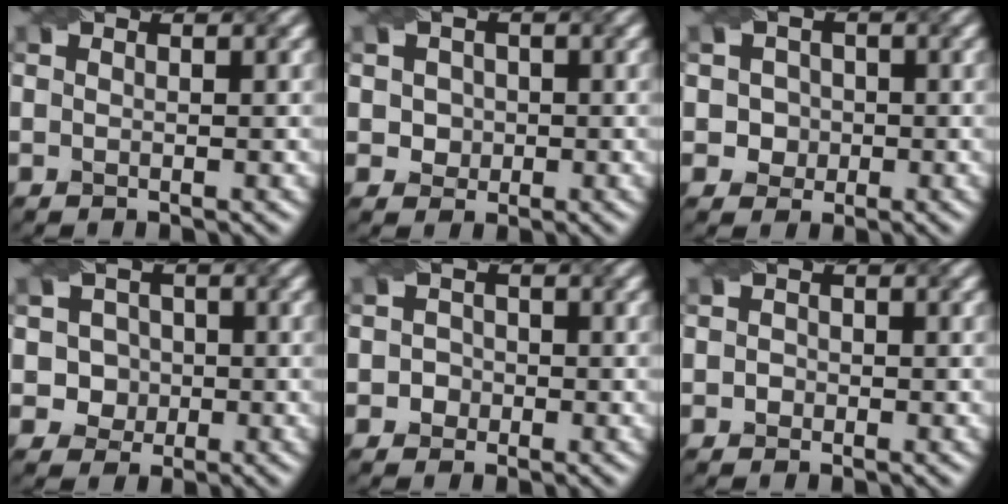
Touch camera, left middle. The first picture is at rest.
{"total": 2.0, "force": [0.4, 1.9, 0.7], "torque": [-0.008, 0.005, 0.017]}
{"total": 2.3, "force": [0.0, 2.2, 0.6], "torque": [0.005, 0.005, 0.006]}
{"total": 3.0, "force": [0.0, 2.9, 0.9], "torque": [0.000, 0.007, 0.000]}
{"total": 1.5, "force": [-0.3, 1.4, 0.2], "torque": [0.013, 0.001, -0.009]}
{"total": 0.9, "force": [-0.1, 0.8, 0.2], "torque": [0.000, -0.001, -0.006]}